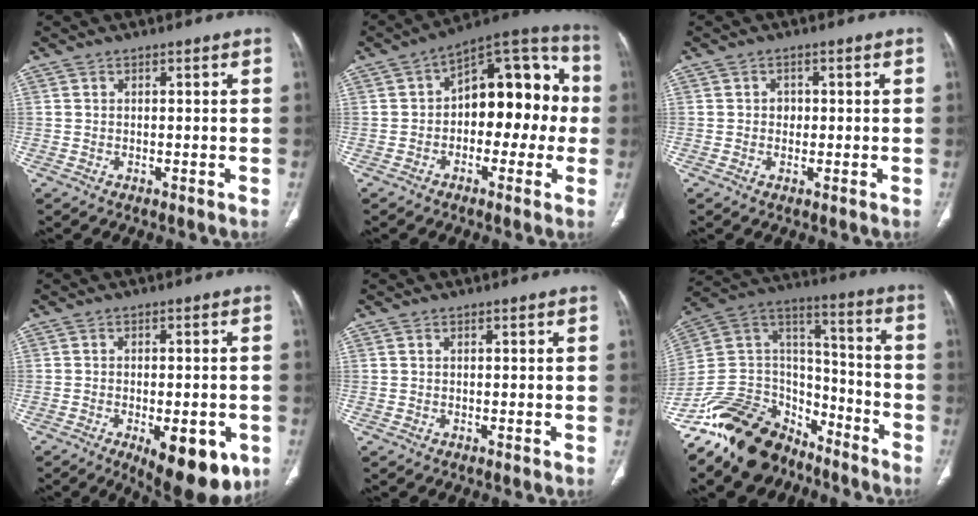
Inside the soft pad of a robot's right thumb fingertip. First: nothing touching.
{"total": 16.9, "force": [-0.2, 10.1, 13.6], "torque": [-0.131, 0.053, -0.016]}
{"total": 1.7, "force": [0.0, 1.4, 0.9], "torque": [-0.004, 0.003, 0.000]}
{"total": 13.5, "force": [-5.6, 5.8, 10.9], "torque": [-0.116, 0.001, -0.063]}
{"total": 0.0}
{"total": 24.1, "force": [-17.5, 13.0, 10.2], "torque": [-0.179, 0.097, -0.314]}